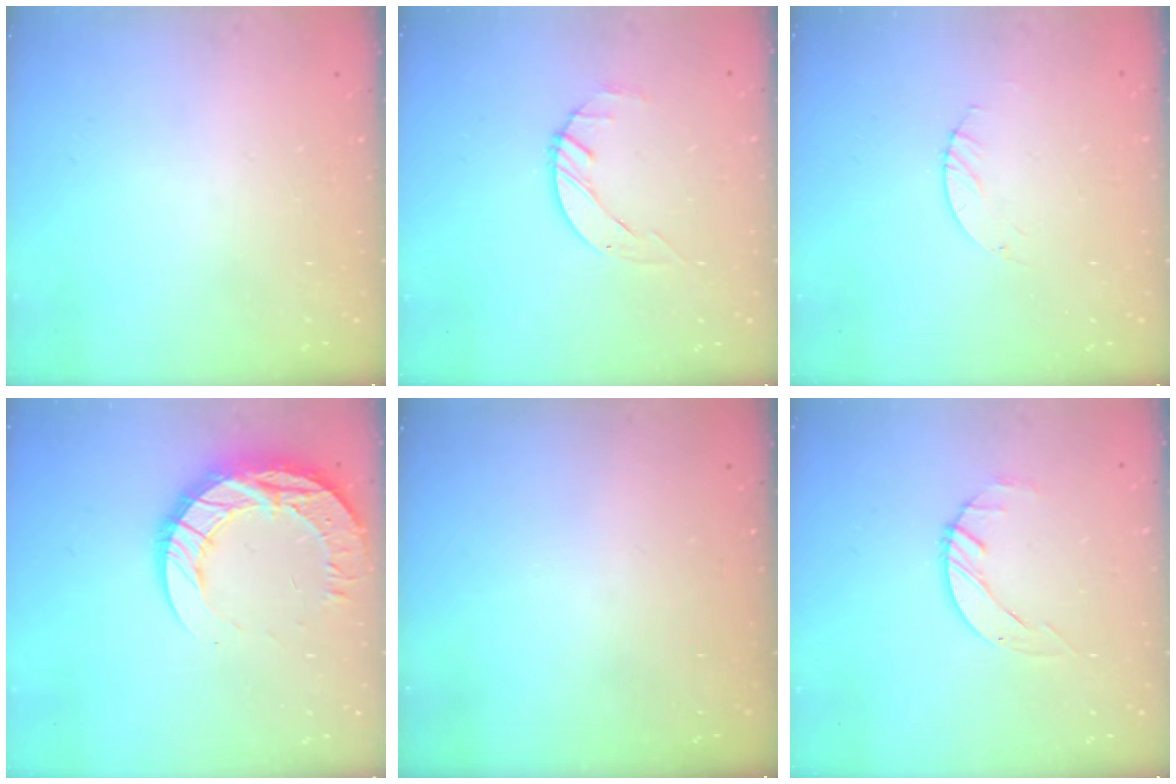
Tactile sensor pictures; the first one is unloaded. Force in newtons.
{"total": 1.4, "press": 1.4, "slide": 0.2}
{"total": 0.9, "press": 0.8, "slide": 0.2}
{"total": 16.8, "press": 16.7, "slide": 1.7}
{"total": 0.0}
{"total": 1.4, "press": 1.4, "slide": 0.2}